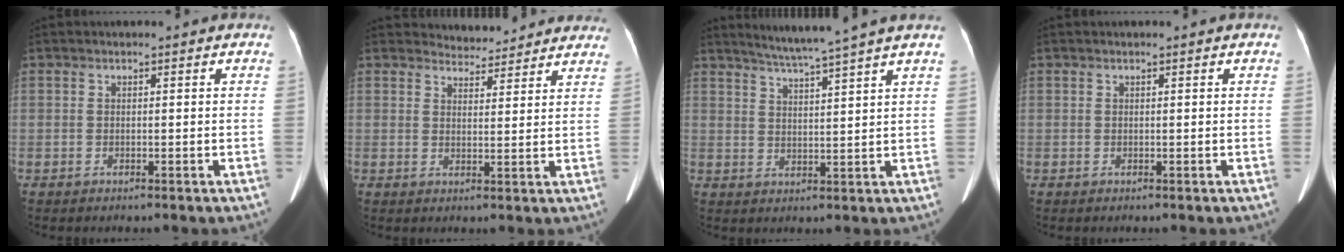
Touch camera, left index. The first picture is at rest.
{"total": 6.2, "force": [6.0, 1.4, -0.1], "torque": [0.010, 0.008, 0.066]}
{"total": 8.0, "force": [6.8, -1.9, 3.8], "torque": [-0.063, 0.003, 0.104]}
{"total": 0.0}